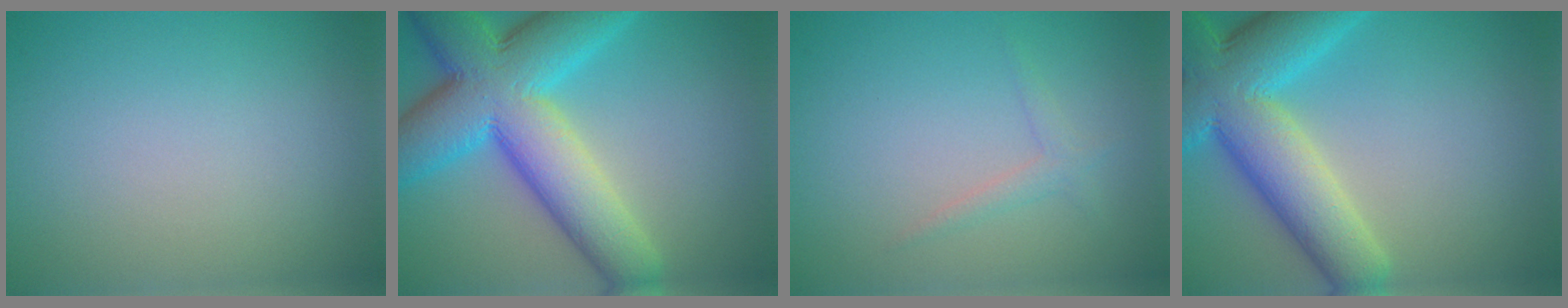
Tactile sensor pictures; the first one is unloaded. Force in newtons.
{"total": 12.4, "press": 12.4, "slide": 0.3}
{"total": 1.2, "press": 1.2, "slide": 0.0}
{"total": 10.8, "press": 10.8, "slide": 0.5}